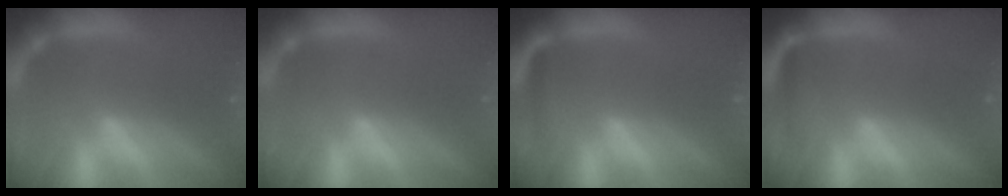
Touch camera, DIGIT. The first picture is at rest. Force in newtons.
{"total": 0.0}
{"total": 1.9}
{"total": 2.5}